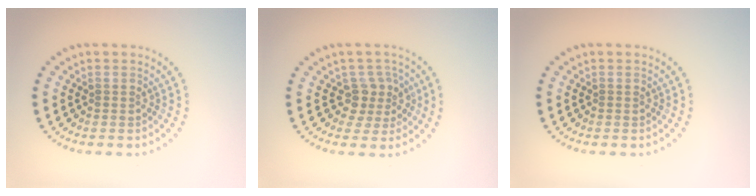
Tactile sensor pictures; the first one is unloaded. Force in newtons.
{"total": 2.5, "press": 2.0, "slide": 1.5}
{"total": 0.0}